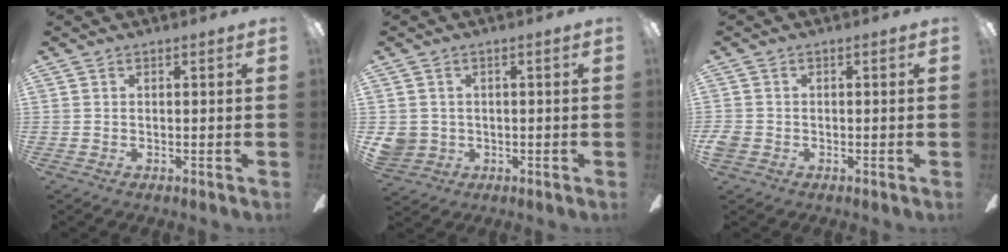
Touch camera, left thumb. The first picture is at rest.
{"total": 4.0, "force": [0.2, 4.0, 0.7], "torque": [-0.022, 0.006, 0.003]}
{"total": 2.4, "force": [-0.8, 2.0, 1.1], "torque": [-0.023, 0.005, -0.017]}